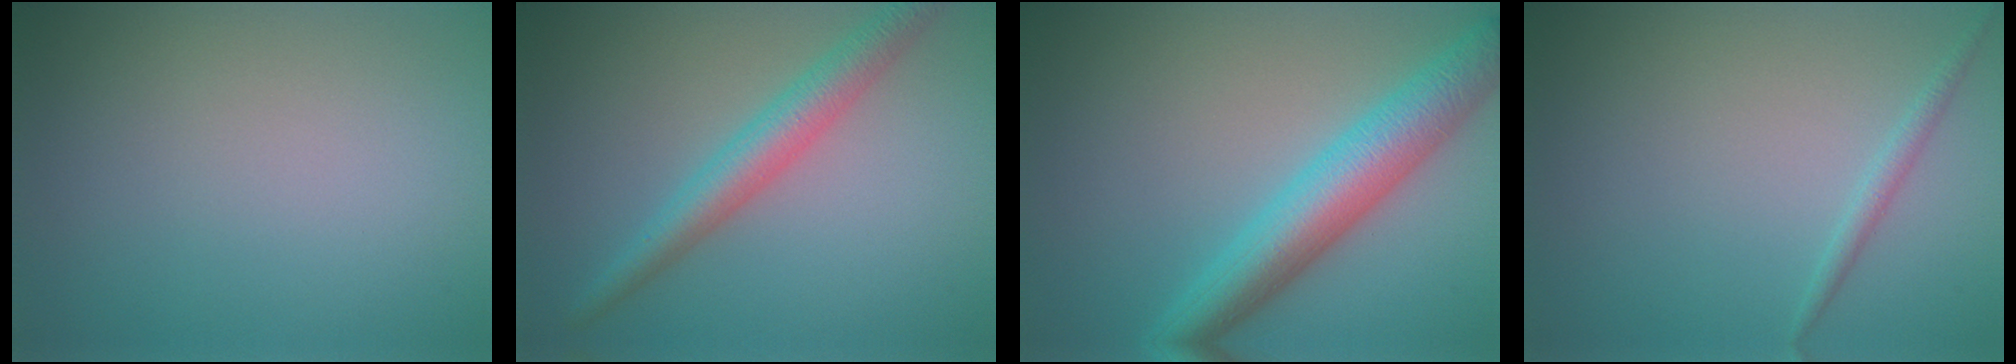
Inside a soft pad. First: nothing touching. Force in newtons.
{"total": 4.0, "press": 4.0, "slide": 0.1}
{"total": 6.4, "press": 6.4, "slide": 0.1}
{"total": 1.1, "press": 1.1, "slide": 0.1}